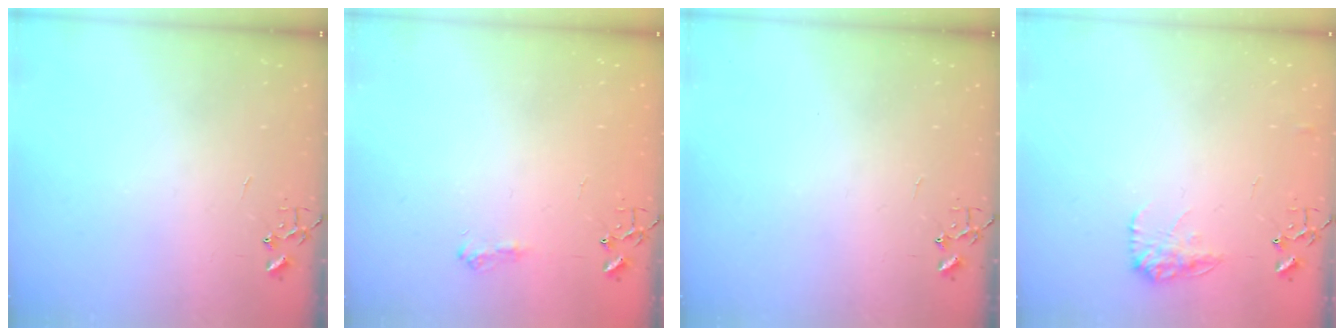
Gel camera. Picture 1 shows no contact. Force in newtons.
{"total": 6.9, "press": 6.9, "slide": 1.0}
{"total": 0.0}
{"total": 10.4, "press": 10.4, "slide": 0.5}